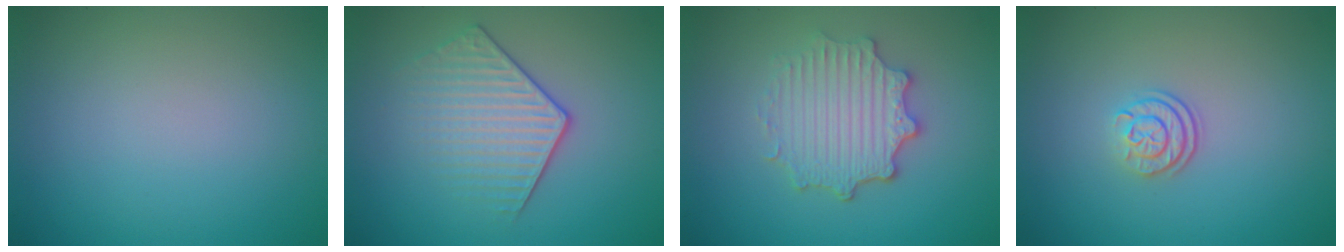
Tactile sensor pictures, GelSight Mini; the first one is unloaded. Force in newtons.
{"total": 3.5, "press": 3.1, "slide": 1.8}
{"total": 4.4, "press": 3.6, "slide": 2.5}
{"total": 2.4, "press": 1.8, "slide": 1.6}